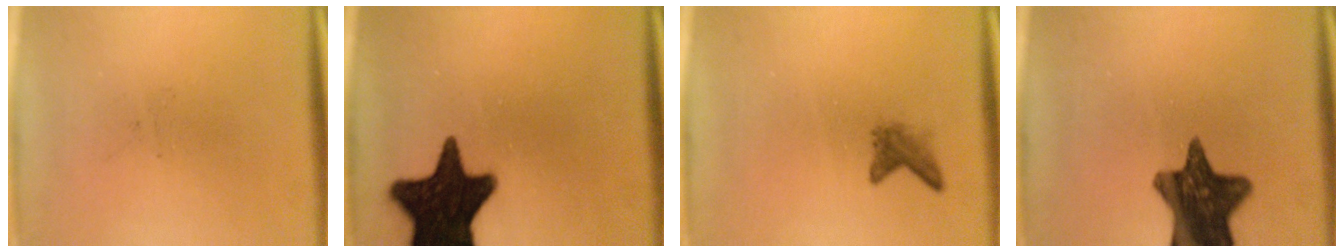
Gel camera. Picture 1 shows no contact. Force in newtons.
{"total": 17.7}
{"total": 1.7}
{"total": 12.6}